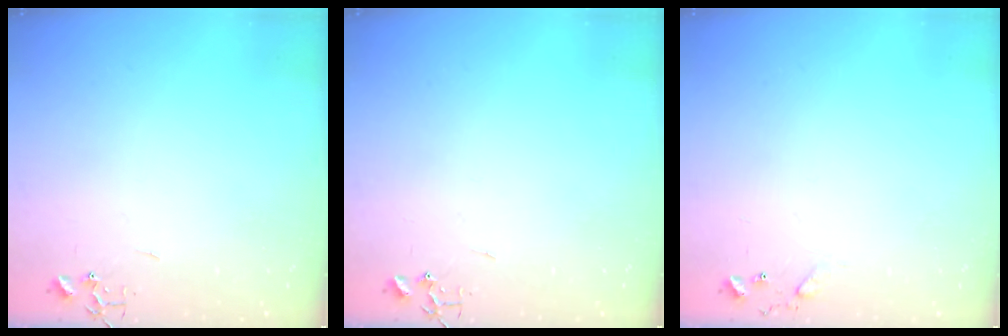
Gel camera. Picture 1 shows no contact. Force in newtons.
{"total": 0.0}
{"total": 8.0, "press": 8.0, "slide": 0.4}